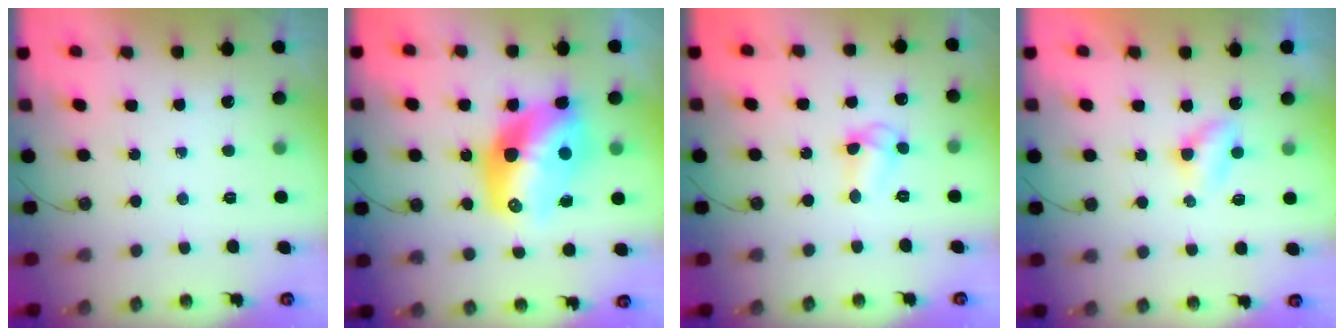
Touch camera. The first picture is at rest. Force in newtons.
{"total": 17.3, "press": 16.9, "slide": 3.6}
{"total": 6.5, "press": 6.5, "slide": 0.5}
{"total": 2.7, "press": 2.7, "slide": 0.4}